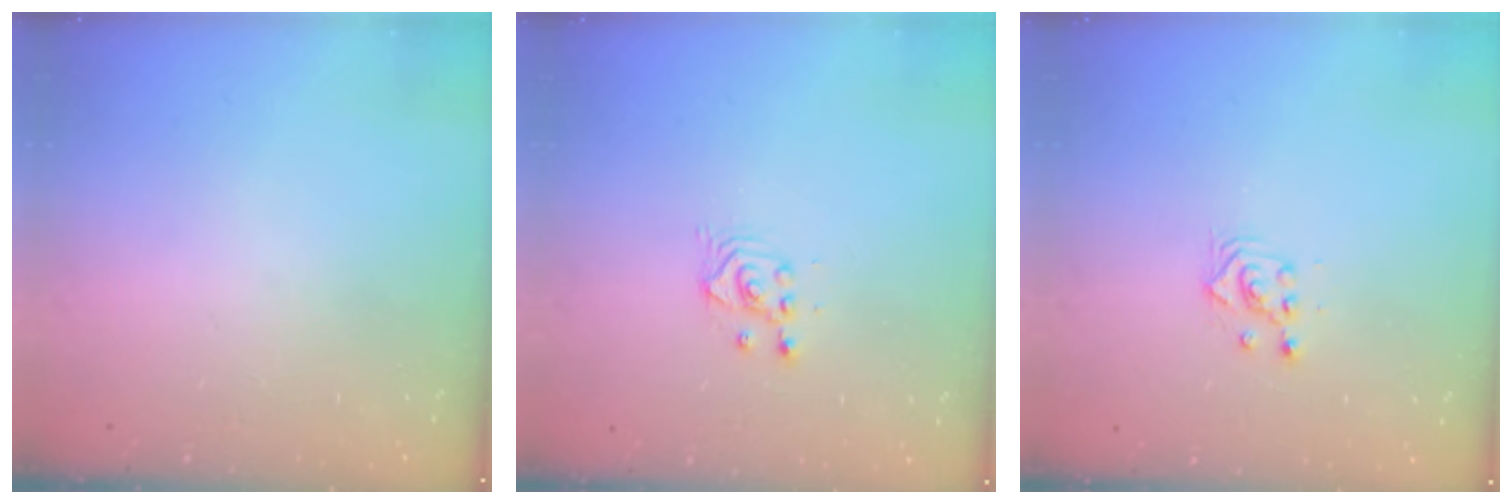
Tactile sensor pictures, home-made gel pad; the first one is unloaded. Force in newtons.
{"total": 2.4, "press": 2.4, "slide": 0.2}
{"total": 2.3, "press": 2.3, "slide": 0.2}